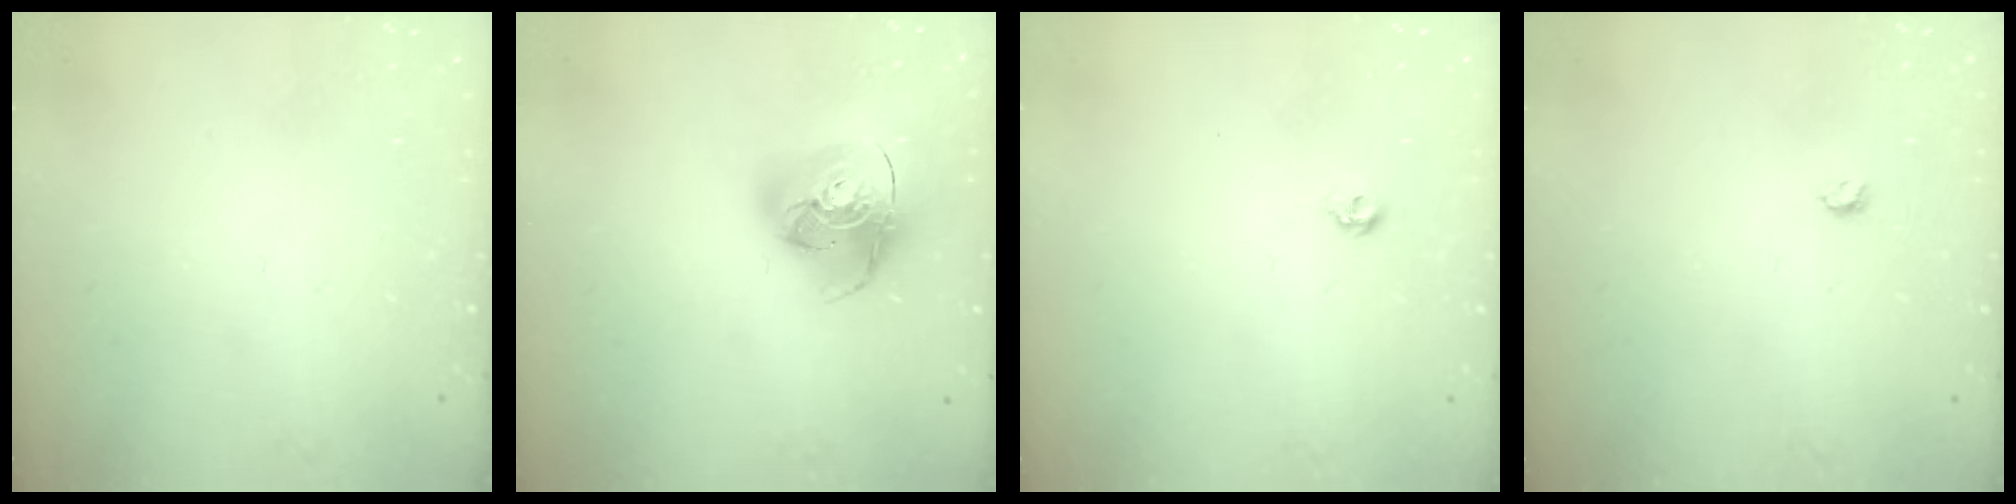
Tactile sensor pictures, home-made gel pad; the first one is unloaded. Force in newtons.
{"total": 15.5, "press": 15.4, "slide": 1.8}
{"total": 4.2, "press": 4.1, "slide": 0.8}
{"total": 3.2, "press": 3.2, "slide": 0.5}